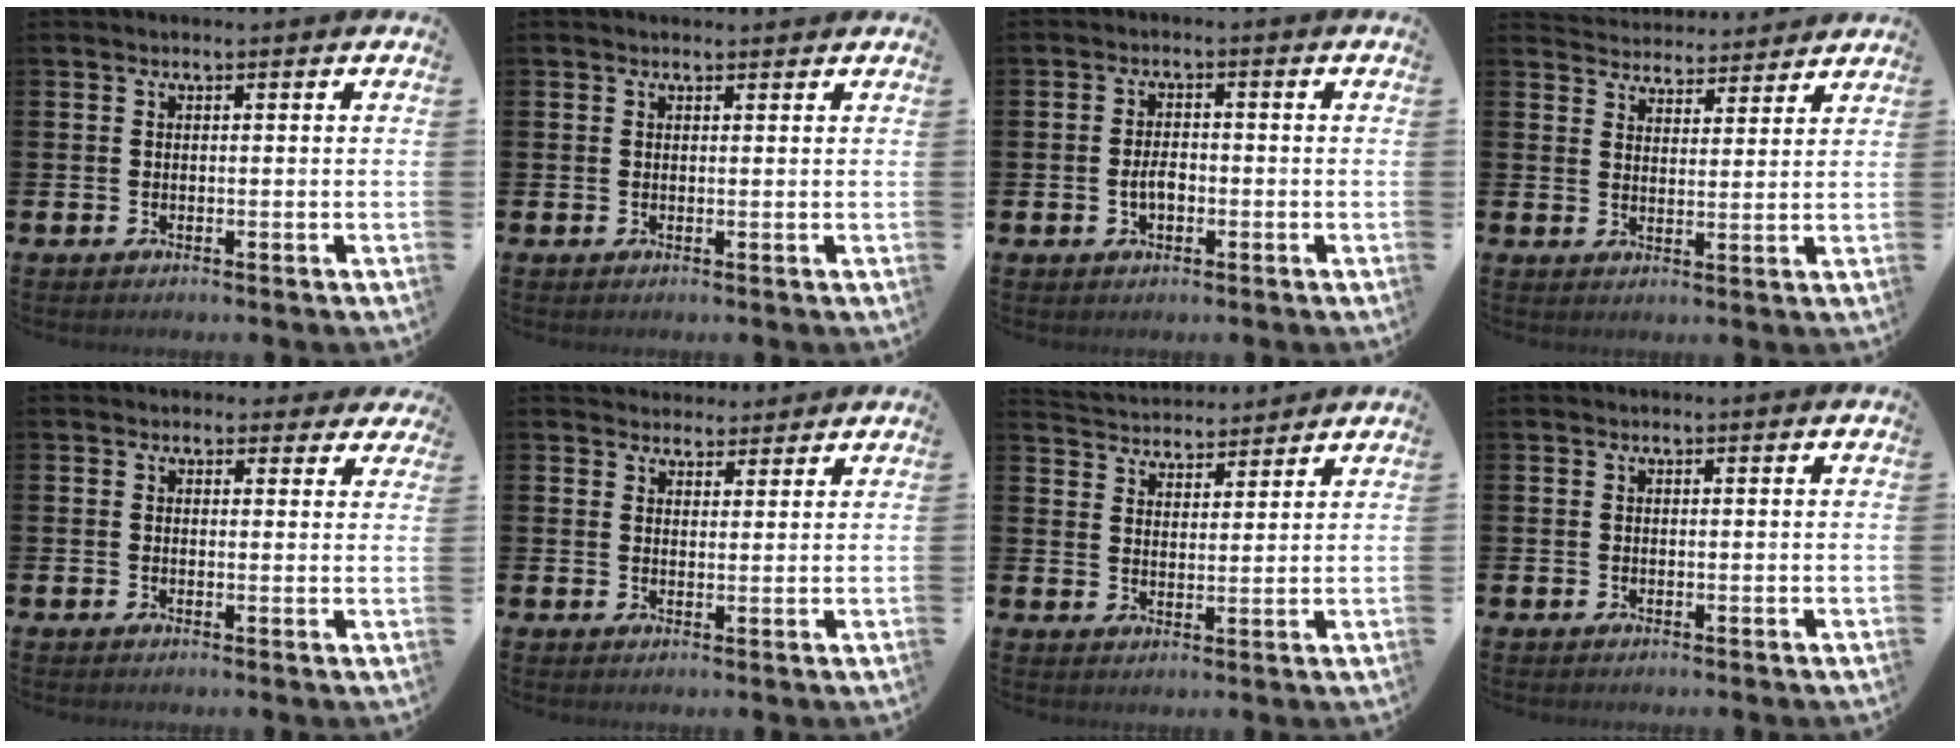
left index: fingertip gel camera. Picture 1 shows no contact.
{"total": 0.7, "force": [0.6, 0.1, 0.2], "torque": [0.005, -0.001, 0.009]}
{"total": 2.7, "force": [-0.6, 1.5, 2.1], "torque": [-0.031, 0.001, -0.013]}
{"total": 4.3, "force": [4.2, 0.7, -0.4], "torque": [-0.006, -0.031, 0.076]}
{"total": 1.8, "force": [1.5, 1.1, 0.0], "torque": [0.003, 0.000, 0.024]}
{"total": 3.4, "force": [3.2, 1.2, -0.2], "torque": [0.002, -0.014, 0.058]}
{"total": 4.3, "force": [4.3, 0.7, -0.4], "torque": [-0.015, -0.024, 0.077]}
{"total": 0.0}